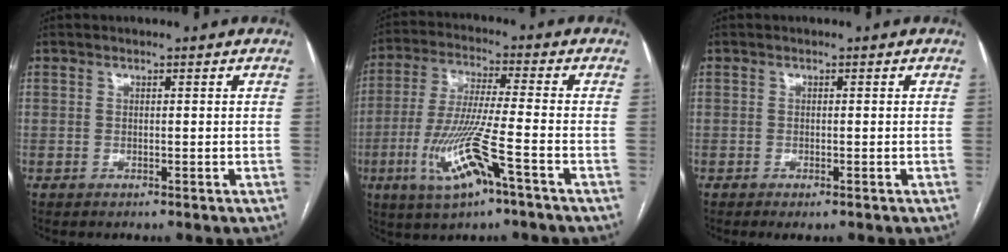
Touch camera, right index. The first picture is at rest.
{"total": 12.1, "force": [-5.1, 0.7, 11.0], "torque": [-0.230, -0.015, -0.093]}
{"total": 1.6, "force": [-1.2, 0.2, 1.1], "torque": [-0.012, -0.005, -0.015]}